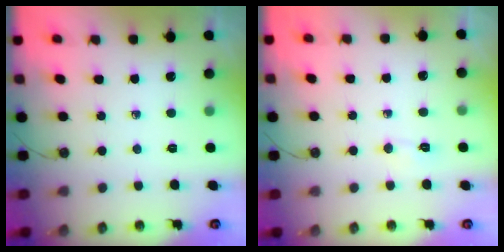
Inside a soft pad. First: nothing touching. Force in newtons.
{"total": 3.0, "press": 3.0, "slide": 0.5}